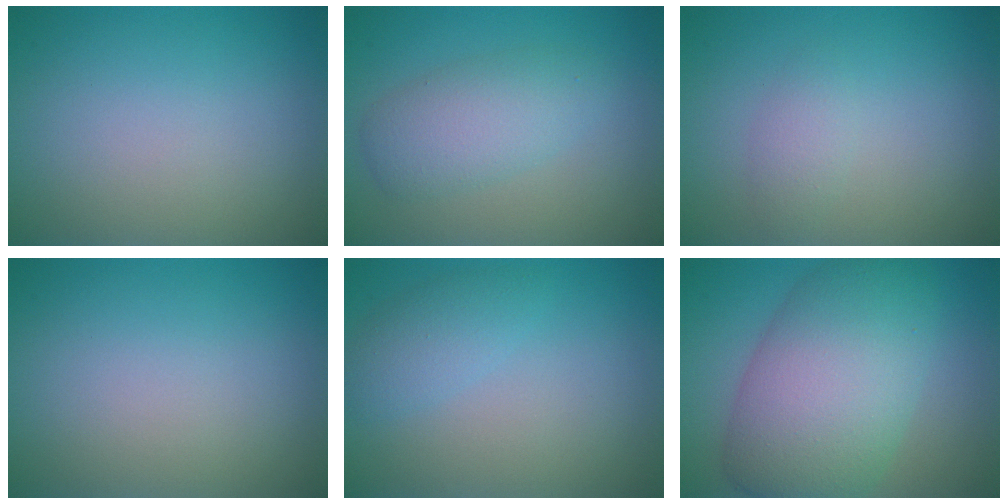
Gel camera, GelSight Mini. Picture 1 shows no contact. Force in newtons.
{"total": 3.8, "press": 3.8, "slide": 0.2}
{"total": 1.4, "press": 1.4, "slide": 0.0}
{"total": 0.0}
{"total": 2.2, "press": 2.2, "slide": 0.2}
{"total": 10.6, "press": 10.6, "slide": 0.1}